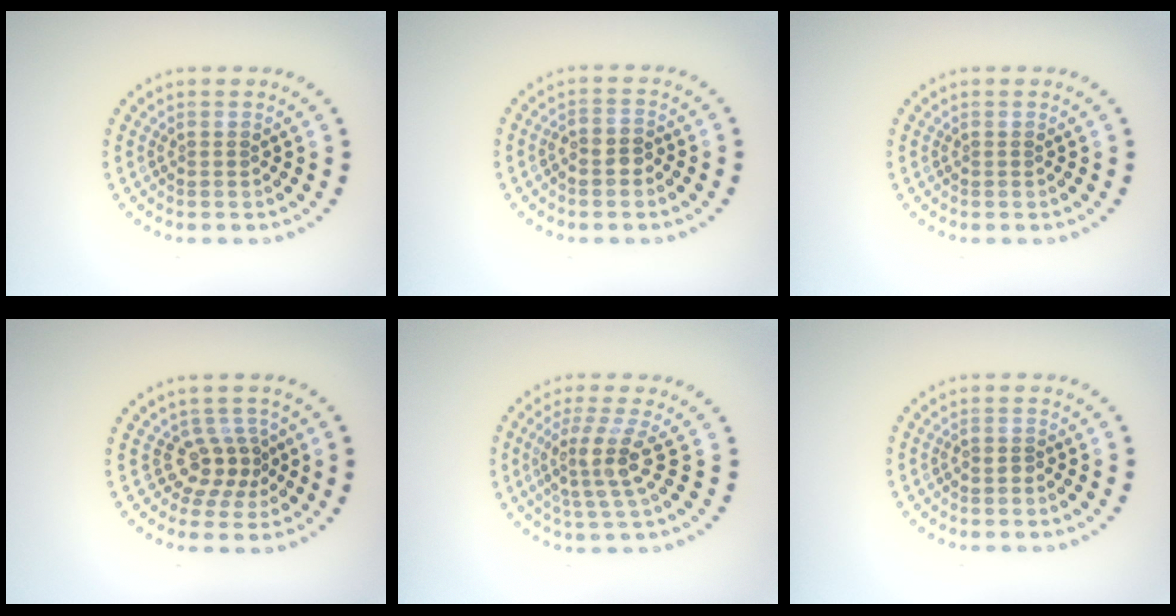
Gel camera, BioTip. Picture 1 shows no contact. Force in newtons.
{"total": 1.6, "press": 1.4, "slide": 0.8}
{"total": 0.0}
{"total": 2.9, "press": 2.2, "slide": 2.0}
{"total": 3.7, "press": 2.8, "slide": 2.5}
{"total": 0.6, "press": 0.3, "slide": 0.5}